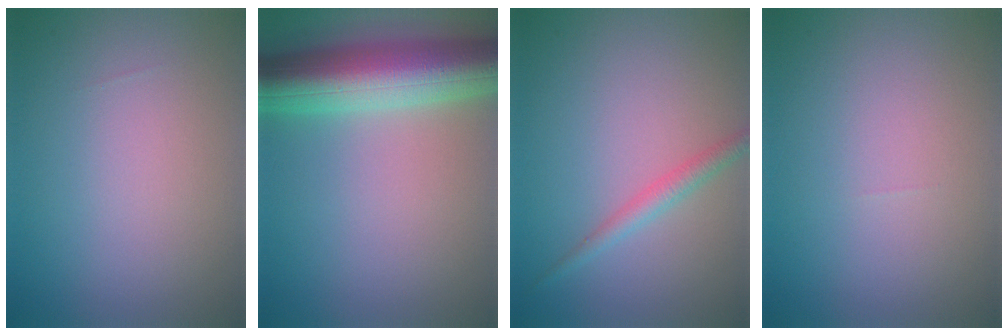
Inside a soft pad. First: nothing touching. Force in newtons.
{"total": 9.1, "press": 9.1, "slide": 0.4}
{"total": 1.8, "press": 1.8, "slide": 0.1}
{"total": 0.0}